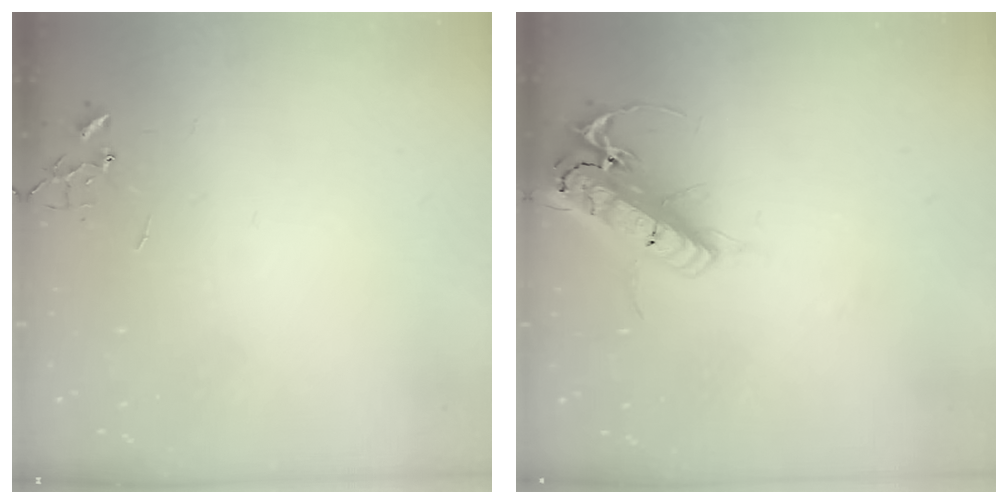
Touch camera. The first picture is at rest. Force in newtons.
{"total": 20.0, "press": 19.6, "slide": 4.1}